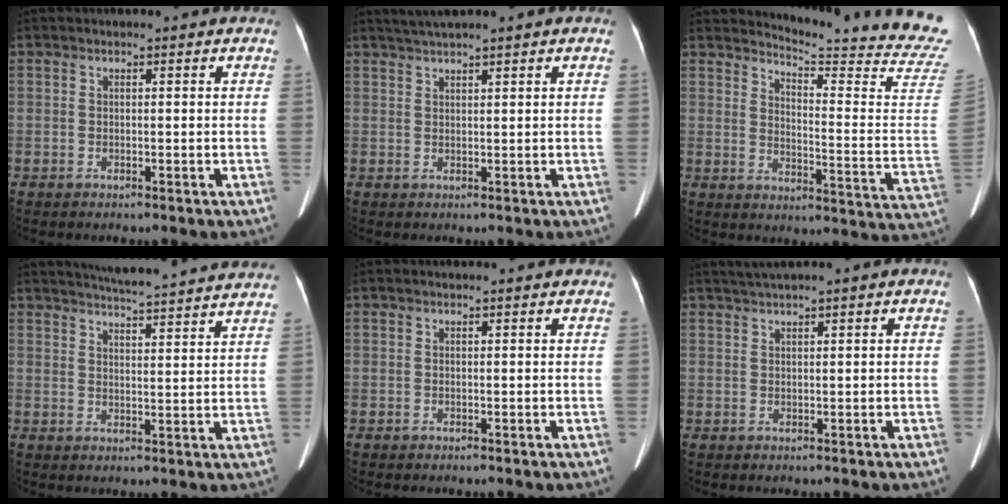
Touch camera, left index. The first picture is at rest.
{"total": 3.8, "force": [3.1, -0.4, 2.2], "torque": [-0.043, 0.026, 0.060]}
{"total": 20.4, "force": [19.8, -1.8, 4.6], "torque": [-0.076, -0.174, 0.223]}
{"total": 18.3, "force": [17.1, 0.2, 6.4], "torque": [-0.102, -0.008, 0.216]}
{"total": 1.2, "force": [1.1, 0.1, 0.4], "torque": [-0.014, 0.009, 0.012]}
{"total": 3.1, "force": [2.3, -0.3, 2.1], "torque": [-0.046, 0.023, 0.047]}